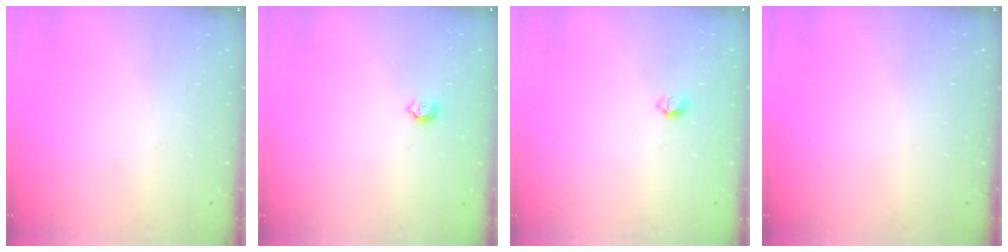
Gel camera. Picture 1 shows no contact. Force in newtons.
{"total": 3.7, "press": 3.6, "slide": 0.6}
{"total": 5.5, "press": 5.5, "slide": 0.5}
{"total": 0.0}